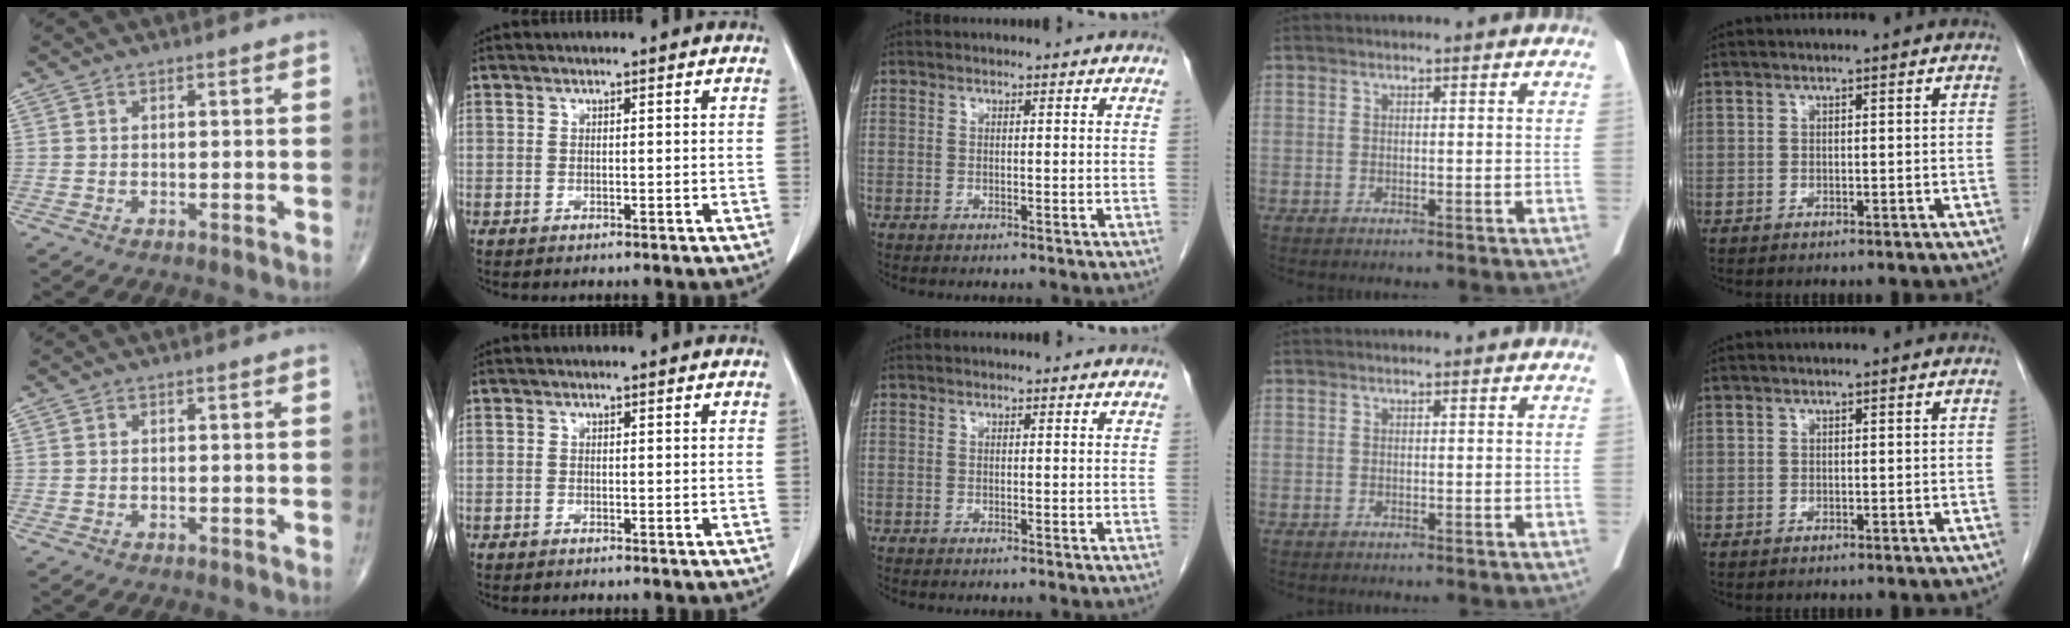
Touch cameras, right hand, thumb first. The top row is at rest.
{}